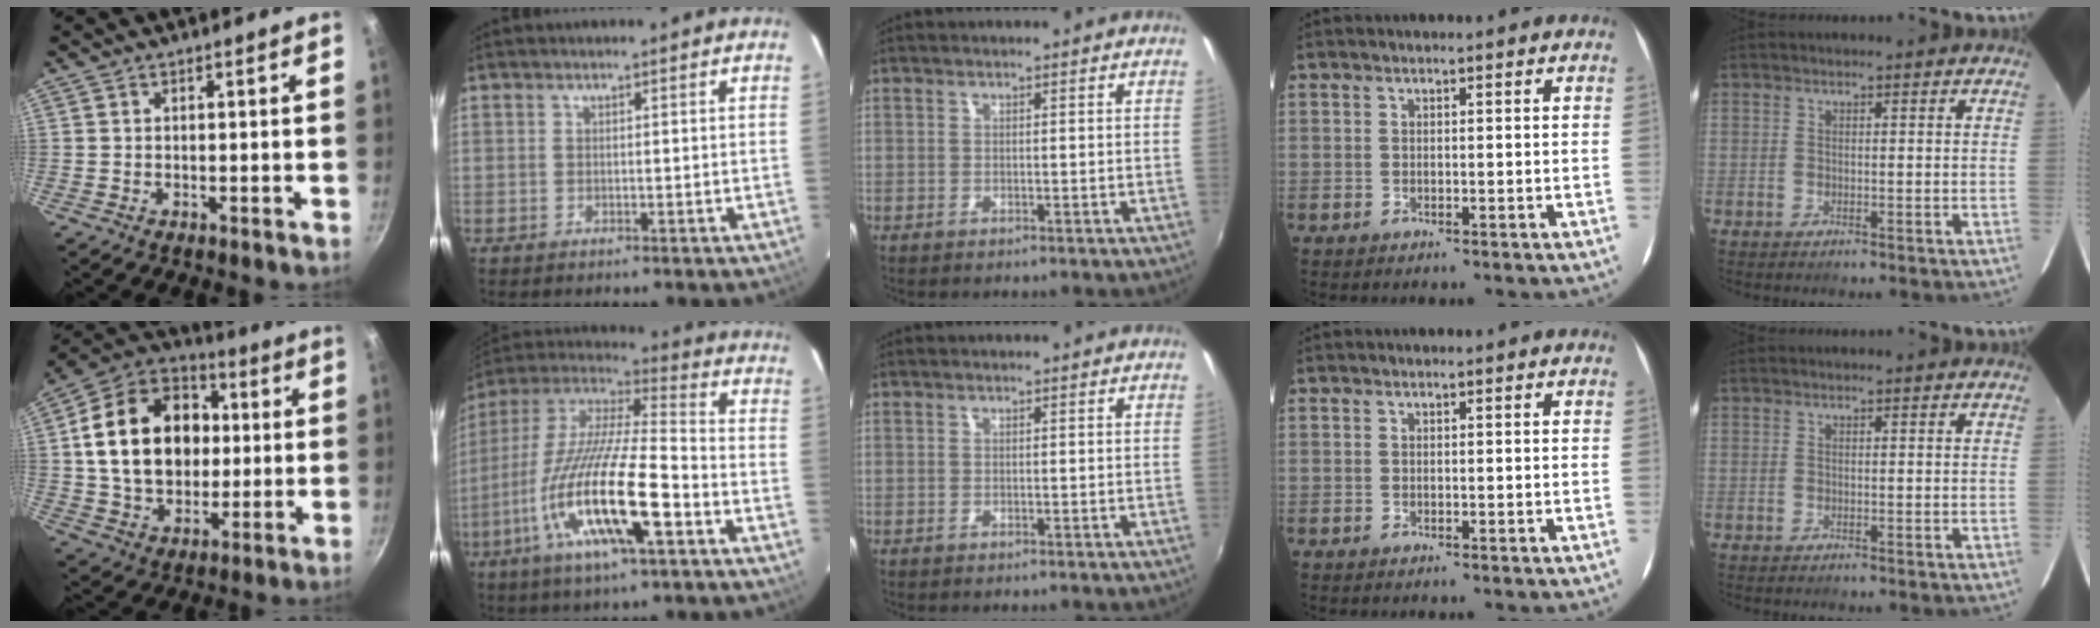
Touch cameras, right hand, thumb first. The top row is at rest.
{"thumb": {"total": 22.6, "force": [2.2, 17.0, 14.8], "torque": [-0.226, 0.027, 0.036]}, "index": {"total": 21.8, "force": [-8.9, 4.1, 19.4], "torque": [-0.369, -0.040, -0.174]}}